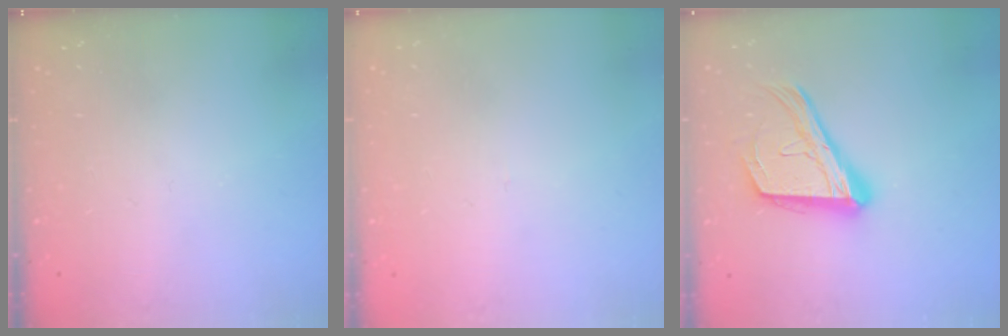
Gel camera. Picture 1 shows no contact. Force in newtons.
{"total": 2.7, "press": 2.7, "slide": 0.3}
{"total": 19.8, "press": 19.7, "slide": 2.6}